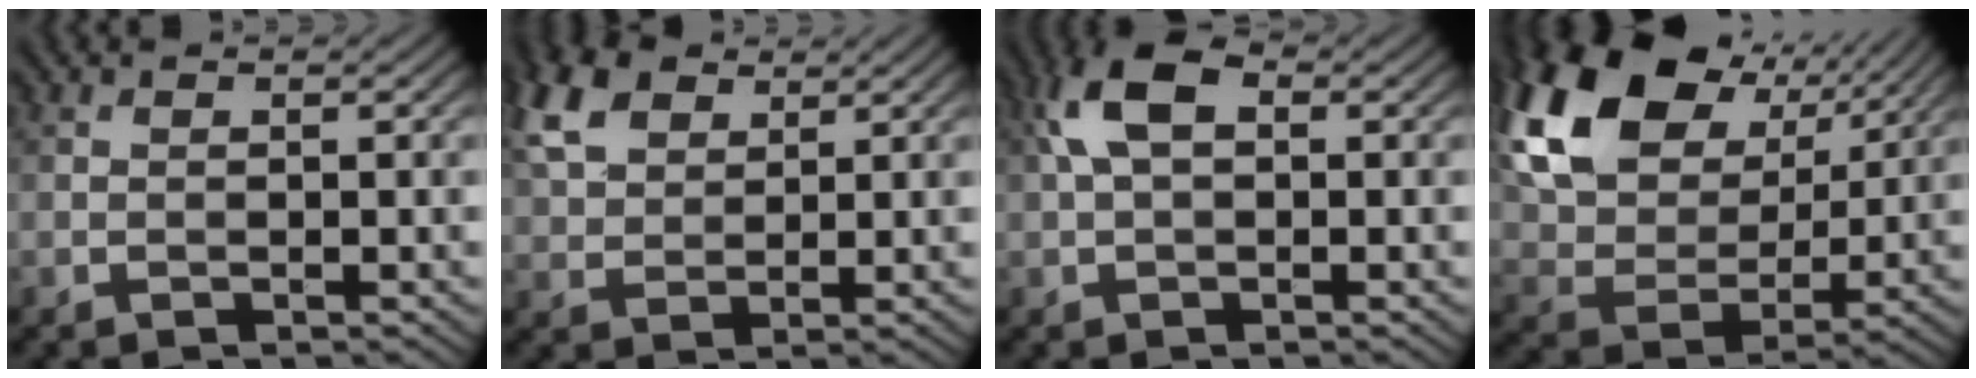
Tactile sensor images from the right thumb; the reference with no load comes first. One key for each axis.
{"total": 7.7, "fx": 3.9, "fy": 4.8, "fz": 4.7, "tx": -0.133, "ty": 0.020, "tz": 0.079}
{"total": 5.6, "fx": 1.3, "fy": 3.1, "fz": 4.6, "tx": -0.101, "ty": 0.015, "tz": 0.018}
{"total": 19.2, "fx": 9.0, "fy": 12.5, "fz": 11.4, "tx": -0.279, "ty": 0.038, "tz": 0.156}